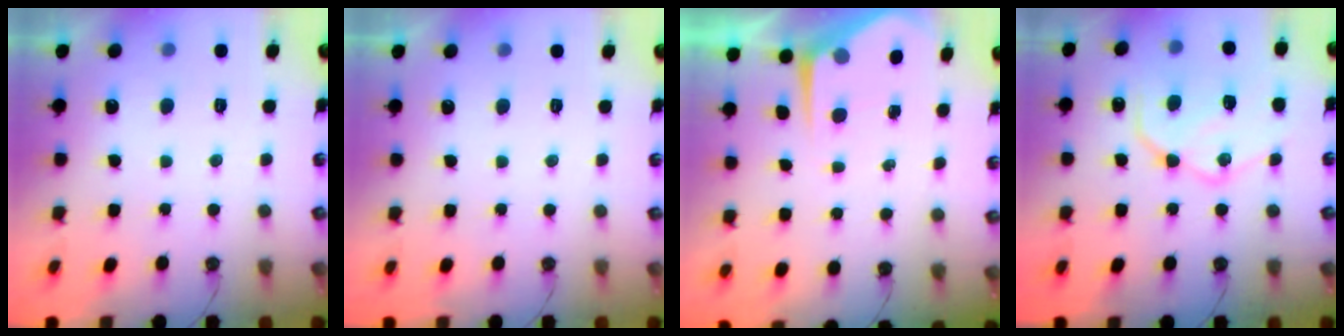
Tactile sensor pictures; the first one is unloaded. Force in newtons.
{"total": 0.0}
{"total": 4.0, "press": 4.0, "slide": 0.4}
{"total": 18.6, "press": 18.5, "slide": 1.7}